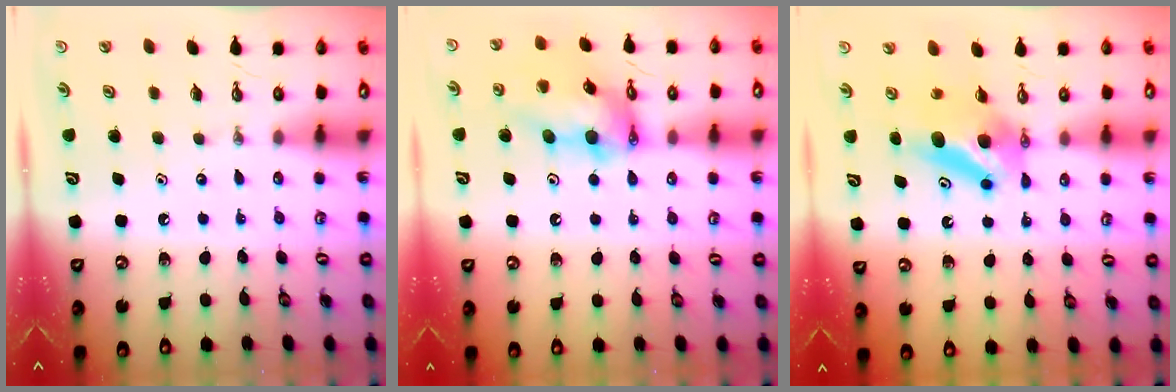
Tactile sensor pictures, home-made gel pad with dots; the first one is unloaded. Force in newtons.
{"total": 15.7, "press": 15.6, "slide": 2.0}
{"total": 6.5, "press": 6.4, "slide": 1.3}